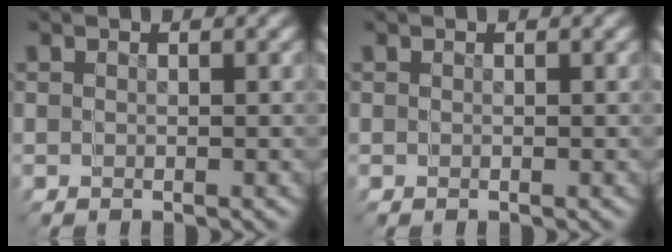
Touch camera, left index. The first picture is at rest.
{"total": 0.0}